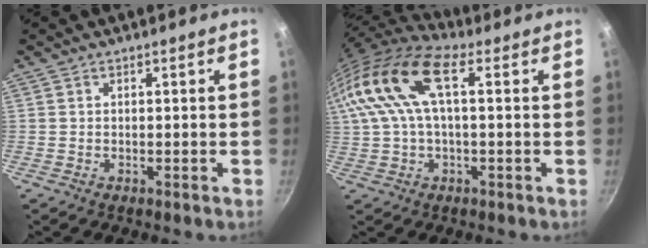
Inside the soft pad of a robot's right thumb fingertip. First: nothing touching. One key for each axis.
{"total": 16.4, "fx": 3.8, "fy": 7.8, "fz": 13.9, "tx": -0.274, "ty": 0.029, "tz": 0.058}